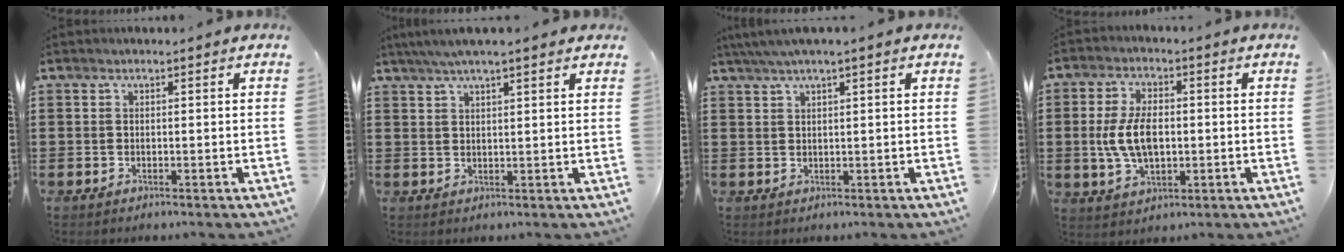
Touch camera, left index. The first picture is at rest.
{"total": 4.0, "force": [3.0, 0.4, 2.5], "torque": [-0.055, 0.002, 0.054]}
{"total": 2.3, "force": [1.2, 0.0, 1.9], "torque": [-0.036, 0.002, 0.023]}
{"total": 7.9, "force": [-0.1, 4.2, 6.6], "torque": [-0.150, 0.003, -0.007]}